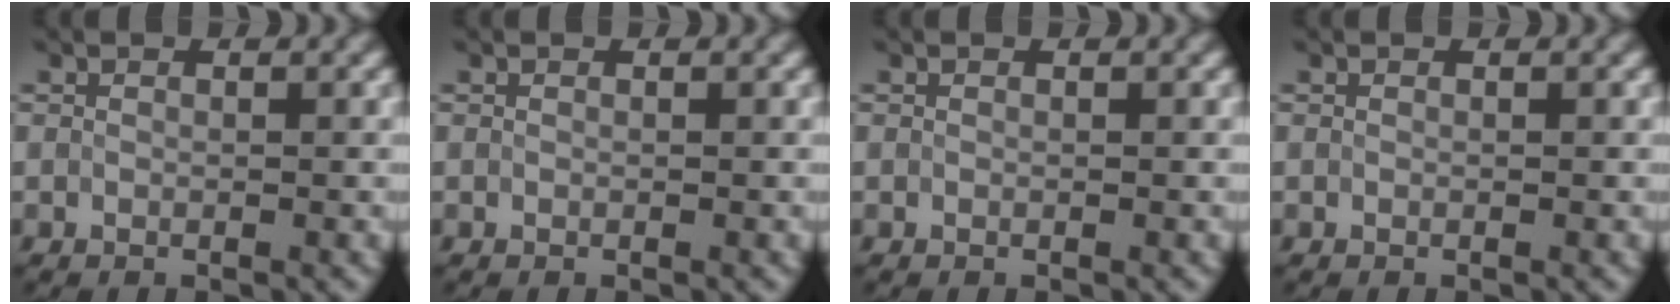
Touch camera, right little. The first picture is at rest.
{"total": 0.0}
{"total": 0.0}
{"total": 0.0}